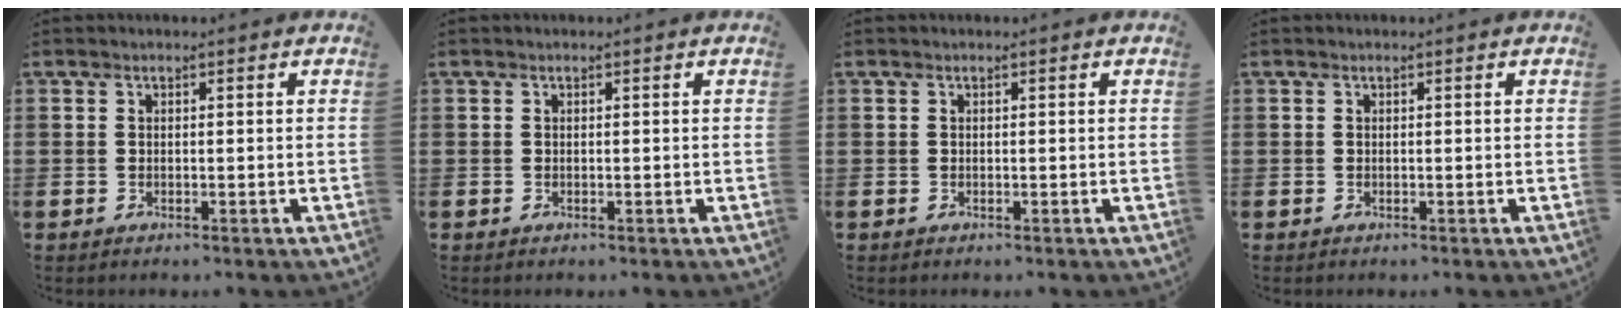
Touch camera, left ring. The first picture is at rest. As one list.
[{"total": 0.0}, {"total": 0.0}, {"total": 0.0}]